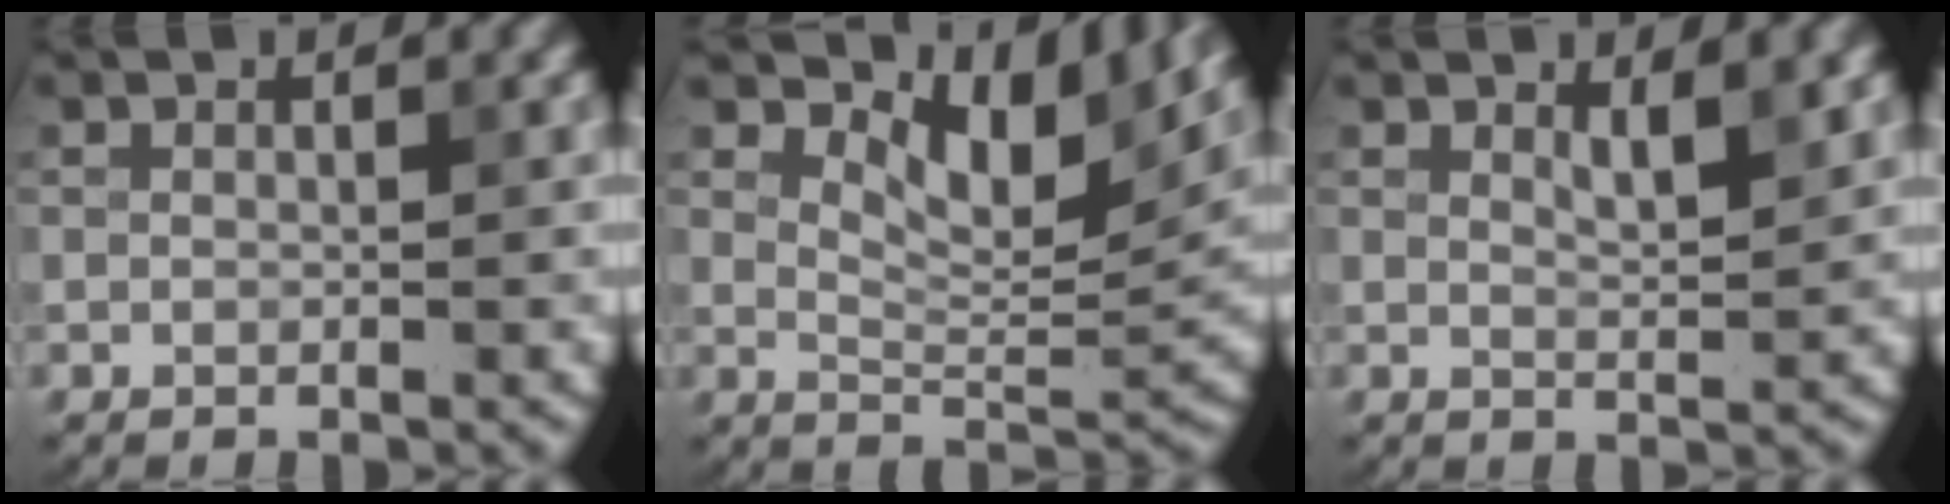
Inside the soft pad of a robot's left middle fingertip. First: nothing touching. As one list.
[{"total": 6.7, "force": [3.9, 2.8, 4.7], "torque": [-0.069, -0.005, 0.060]}, {"total": 2.1, "force": [1.4, 0.5, 1.5], "torque": [-0.020, -0.004, 0.023]}]